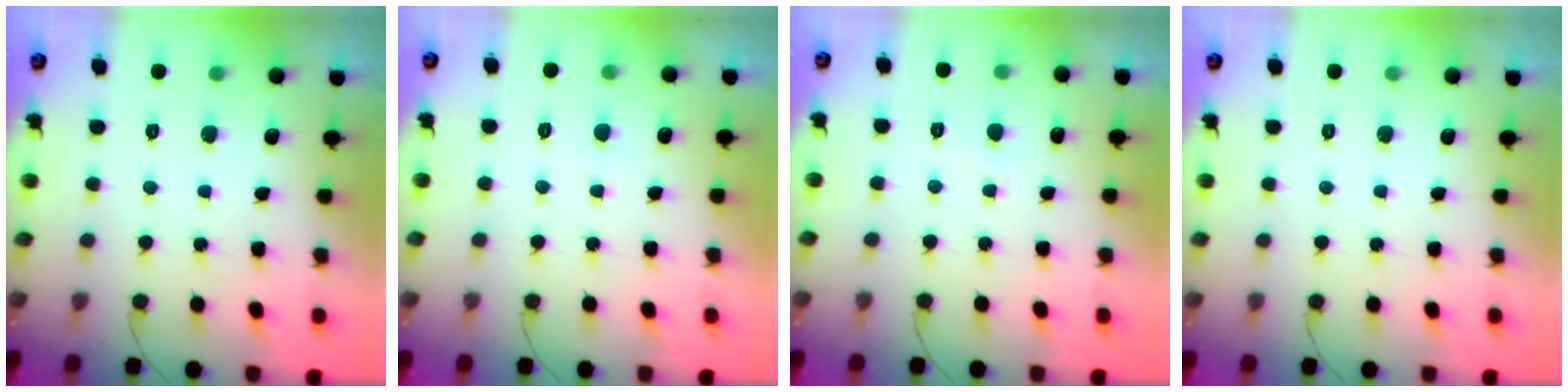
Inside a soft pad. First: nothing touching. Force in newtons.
{"total": 1.9, "press": 1.9, "slide": 0.2}
{"total": 2.2, "press": 2.2, "slide": 0.3}
{"total": 0.0}